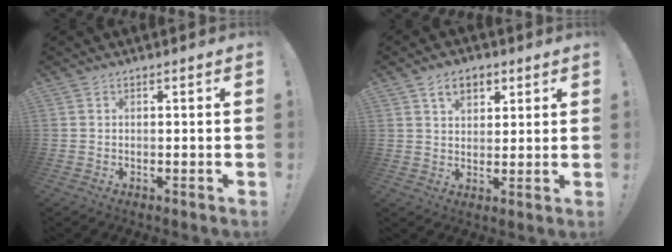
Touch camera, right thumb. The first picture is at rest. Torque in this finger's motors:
{"motor_torque": [-0.12, 0.31, 0.18, 0.58, 0.01]}